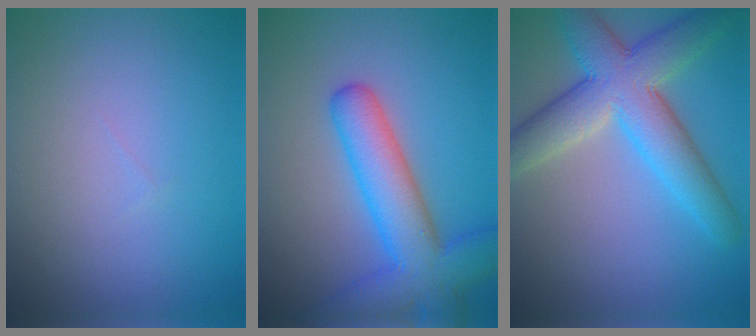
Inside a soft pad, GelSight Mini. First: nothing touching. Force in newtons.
{"total": 7.6, "press": 7.6, "slide": 0.4}
{"total": 8.2, "press": 8.2, "slide": 0.4}